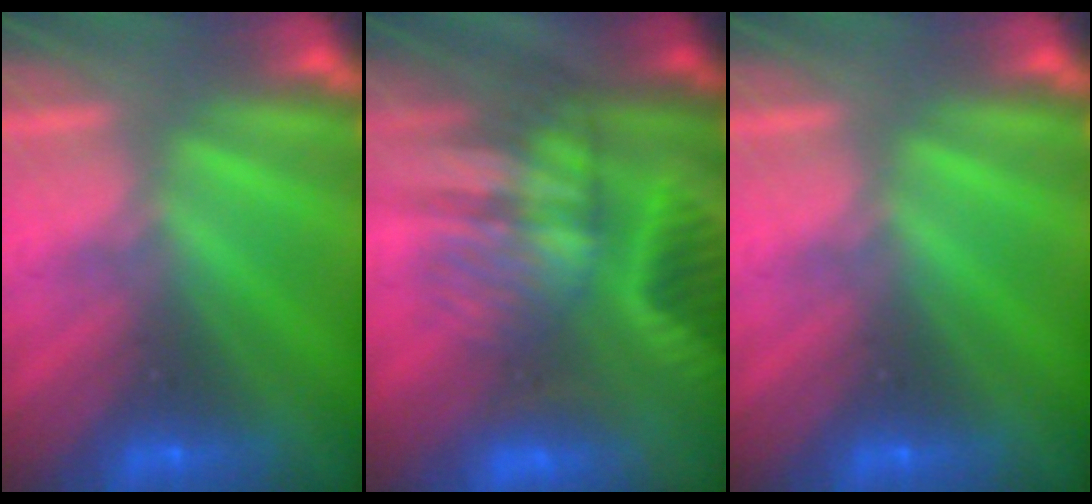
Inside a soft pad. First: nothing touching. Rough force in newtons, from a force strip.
{"total": 9.3}
{"total": 0.0}